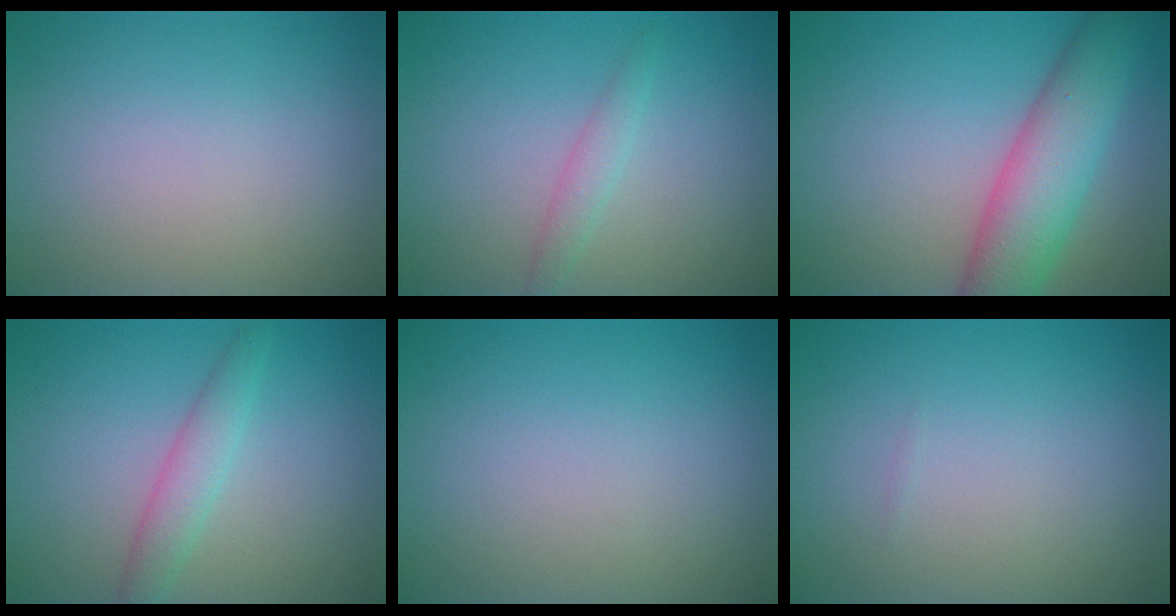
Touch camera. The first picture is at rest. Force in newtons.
{"total": 1.4, "press": 1.4, "slide": 0.0}
{"total": 7.2, "press": 7.2, "slide": 0.3}
{"total": 2.4, "press": 2.4, "slide": 0.1}
{"total": 0.0}
{"total": 0.0}